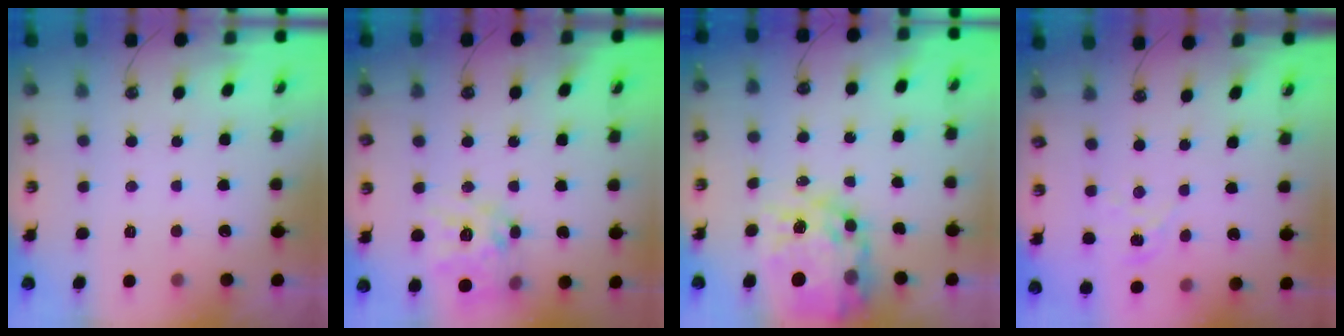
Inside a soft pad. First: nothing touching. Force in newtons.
{"total": 13.8, "press": 13.7, "slide": 1.2}
{"total": 18.4, "press": 18.3, "slide": 1.8}
{"total": 1.6, "press": 1.6, "slide": 0.2}